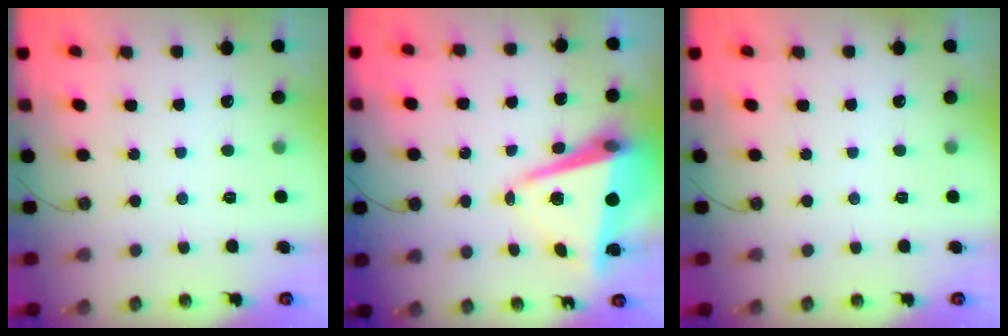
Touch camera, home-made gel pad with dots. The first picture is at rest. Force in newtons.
{"total": 10.4, "press": 10.3, "slide": 1.3}
{"total": 0.0}